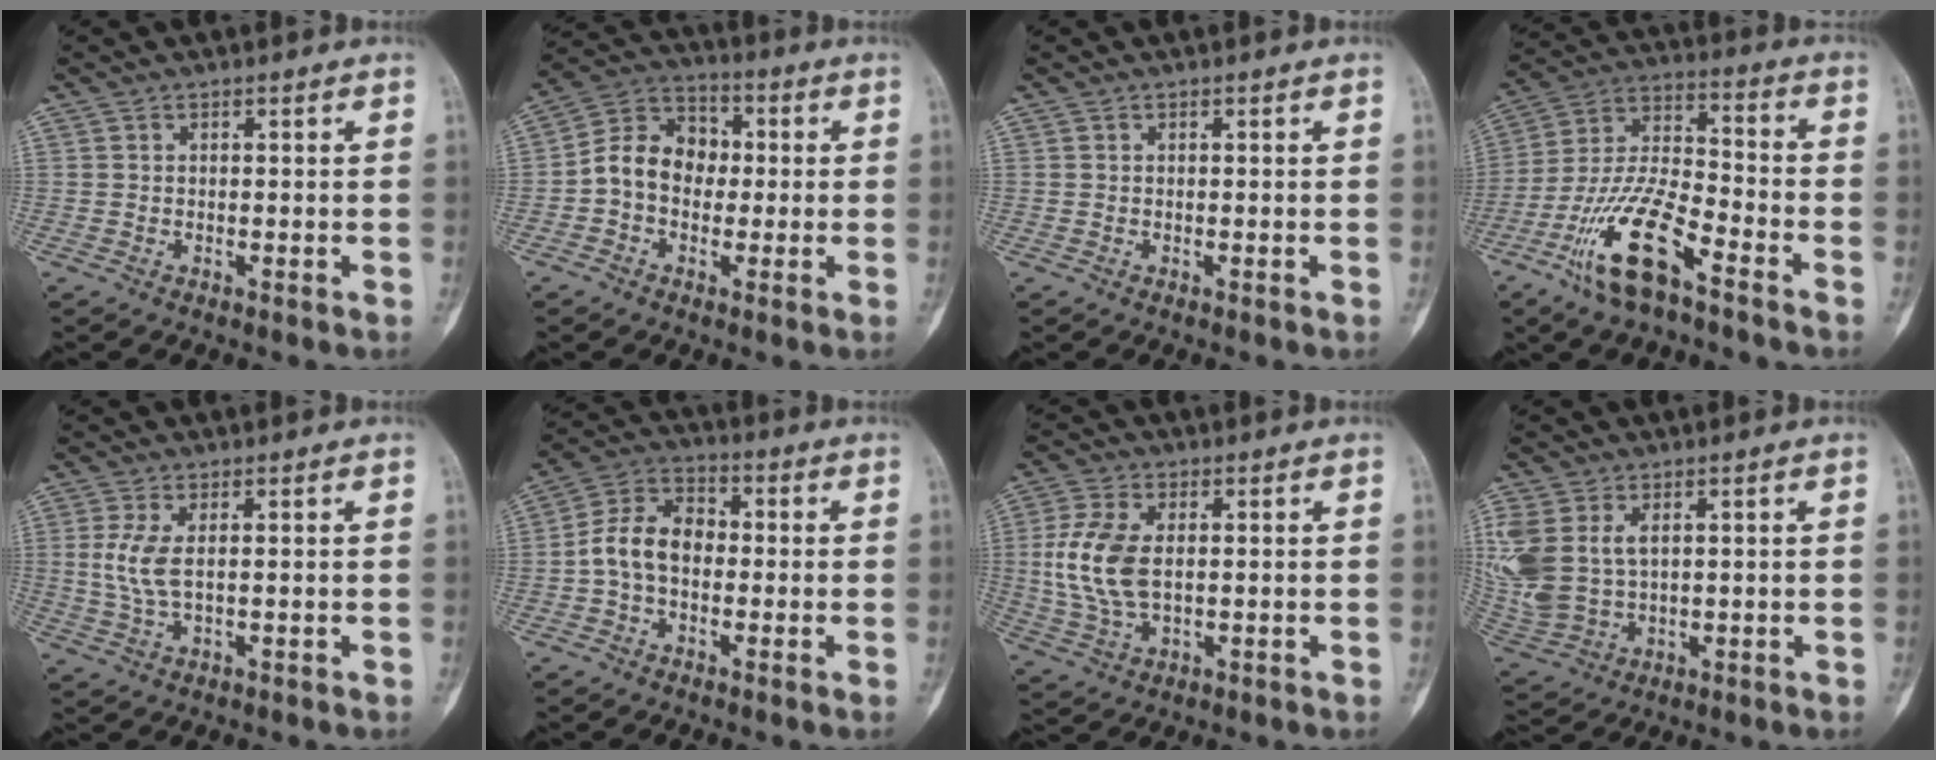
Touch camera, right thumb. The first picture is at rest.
{"total": 10.0, "force": [-0.8, 8.0, 6.0], "torque": [-0.081, 0.038, -0.028]}
{"total": 0.0}
{"total": 15.6, "force": [-9.1, 5.1, 11.6], "torque": [-0.233, 0.058, -0.176]}
{"total": 4.9, "force": [0.7, 1.9, 4.5], "torque": [-0.117, -0.004, 0.018]}
{"total": 9.2, "force": [-1.1, 6.4, 6.5], "torque": [-0.108, 0.034, -0.033]}
{"total": 10.7, "force": [0.7, 6.0, 8.8], "torque": [-0.201, -0.002, 0.018]}
{"total": 15.4, "force": [3.4, 10.6, 10.6], "torque": [-0.277, -0.002, 0.086]}